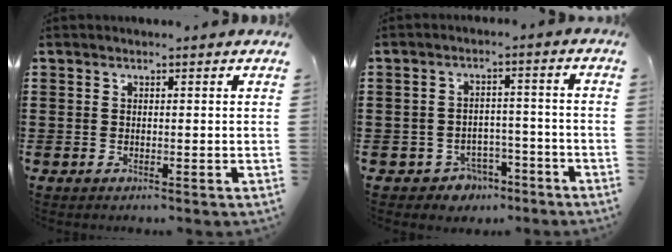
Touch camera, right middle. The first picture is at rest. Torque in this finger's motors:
{"motor_torque": [1.05, 1.02, -0.05, -0.03]}